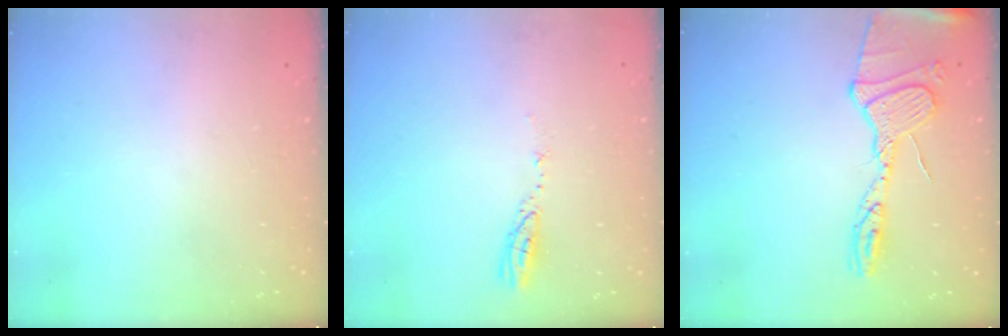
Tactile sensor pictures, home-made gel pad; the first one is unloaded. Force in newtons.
{"total": 3.7, "press": 3.7, "slide": 0.3}
{"total": 14.4, "press": 14.3, "slide": 1.2}